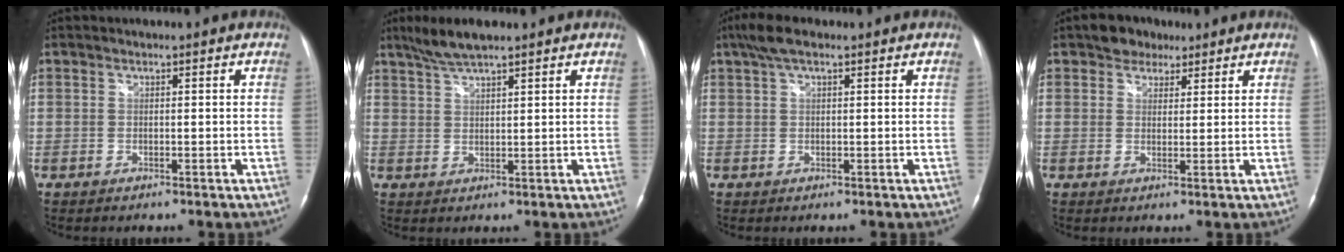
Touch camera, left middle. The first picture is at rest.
{"total": 5.3, "force": [4.3, 0.6, 3.1], "torque": [-0.069, 0.012, 0.083]}
{"total": 4.2, "force": [2.7, 1.2, 2.9], "torque": [-0.065, 0.024, 0.051]}
{"total": 4.1, "force": [2.9, 2.8, 1.0], "torque": [-0.020, 0.009, 0.047]}